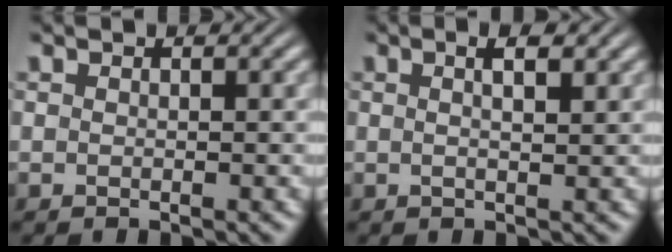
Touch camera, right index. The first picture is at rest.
{"total": 2.1, "force": [0.7, 0.4, 1.9], "torque": [-0.025, 0.004, 0.008]}